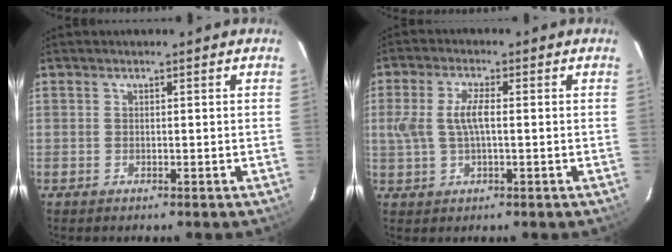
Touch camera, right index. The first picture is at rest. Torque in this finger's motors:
{"motor_torque": [0.15, -0.01, 0.19, 0.10]}